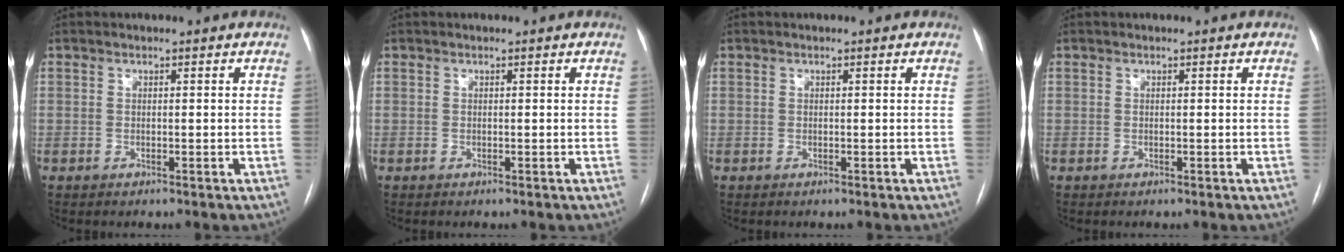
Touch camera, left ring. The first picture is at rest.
{"total": 0.0}
{"total": 0.0}
{"total": 0.0}